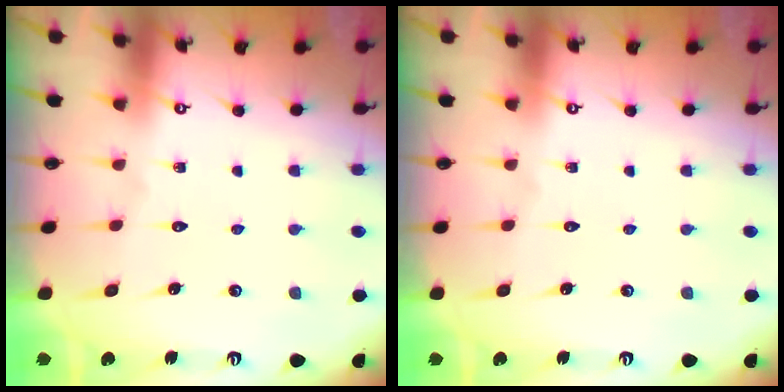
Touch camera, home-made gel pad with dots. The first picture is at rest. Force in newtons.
{"total": 0.0}